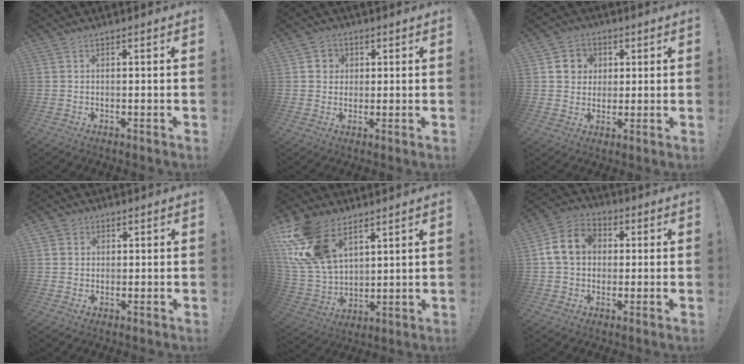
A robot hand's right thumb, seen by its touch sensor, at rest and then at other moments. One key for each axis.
{"total": 4.3, "fx": 0.8, "fy": 4.1, "fz": 1.1, "tx": -0.015, "ty": 0.006, "tz": 0.016}
{"total": 7.1, "fx": 1.8, "fy": 6.7, "fz": 1.6, "tx": -0.019, "ty": -0.007, "tz": 0.037}
{"total": 2.6, "fx": 0.9, "fy": 2.4, "fz": 0.3, "tx": 0.004, "ty": -0.005, "tz": 0.015}
{"total": 19.1, "fx": 10.5, "fy": 11.3, "fz": 11.3, "tx": -0.236, "ty": -0.053, "tz": 0.199}
{"total": 12.0, "fx": 1.8, "fy": 9.8, "fz": 6.8, "tx": -0.124, "ty": 0.013, "tz": 0.040}